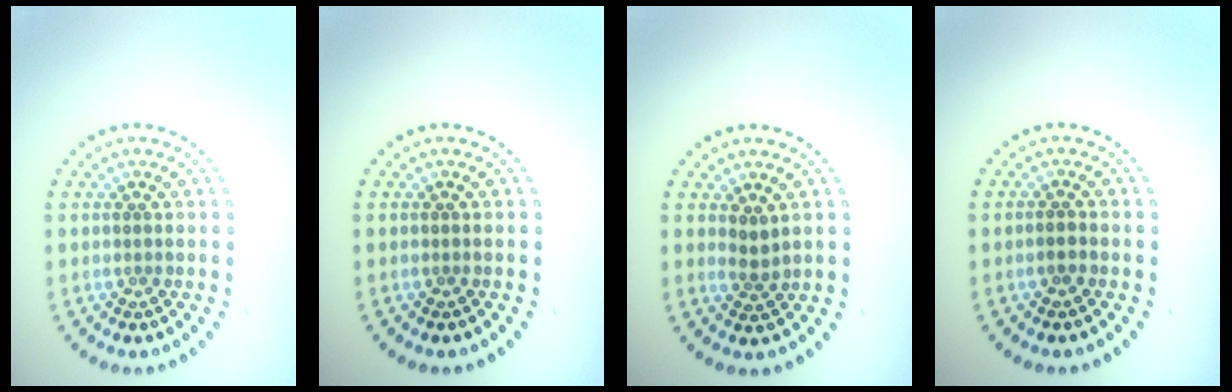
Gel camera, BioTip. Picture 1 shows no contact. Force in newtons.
{"total": 0.0}
{"total": 1.4, "press": 1.0, "slide": 1.0}
{"total": 0.9, "press": 0.9, "slide": 0.4}